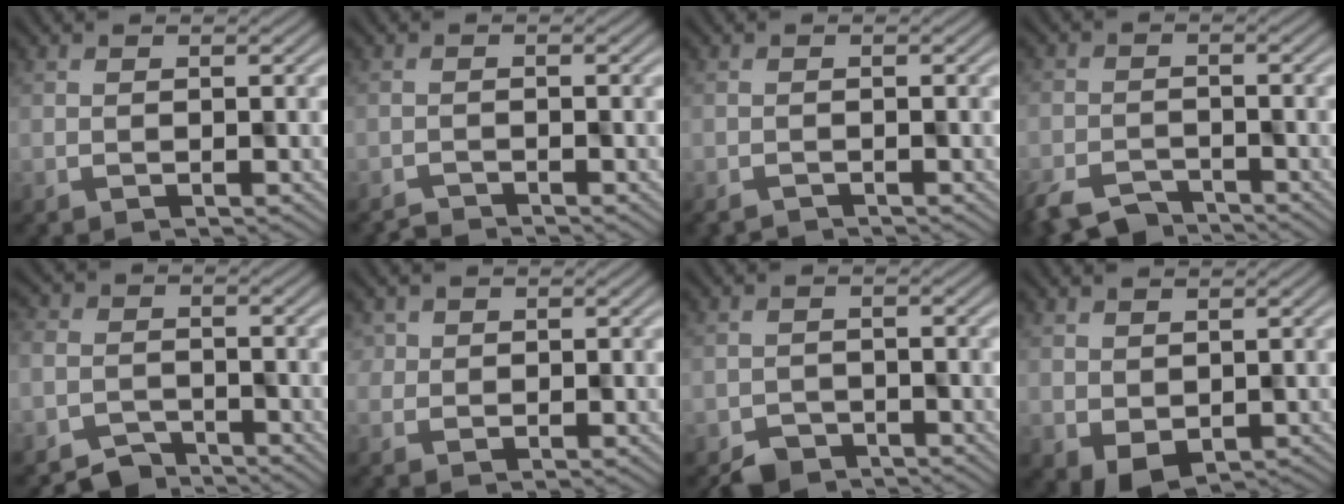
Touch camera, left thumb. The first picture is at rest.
{"total": 1.5, "force": [-1.5, 0.0, -0.1], "torque": [0.002, -0.002, -0.029]}
{"total": 1.4, "force": [-1.4, 0.2, 0.0], "torque": [-0.001, -0.005, -0.024]}
{"total": 5.6, "force": [-4.6, 2.6, 1.8], "torque": [-0.038, -0.013, -0.089]}
{"total": 4.1, "force": [-3.3, 2.2, 0.6], "torque": [-0.014, -0.007, -0.066]}
{"total": 2.3, "force": [0.0, 2.3, 0.1], "torque": [0.007, -0.004, -0.001]}
{"total": 3.0, "force": [-2.4, 1.7, 0.5], "torque": [-0.005, -0.007, -0.042]}
{"total": 3.9, "force": [-0.8, 3.0, 2.3], "torque": [-0.038, -0.022, 0.001]}